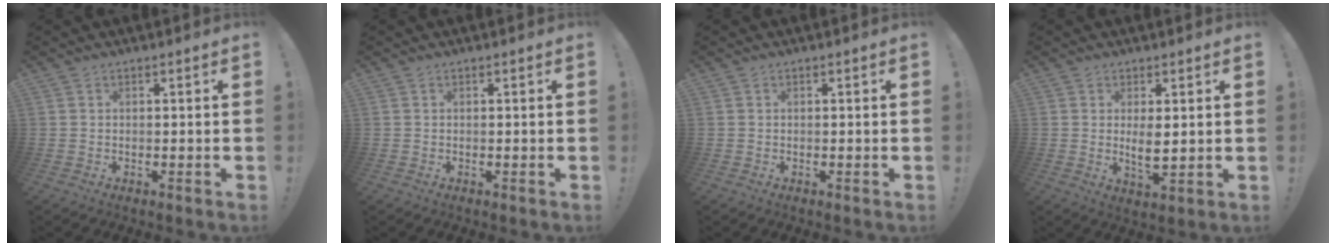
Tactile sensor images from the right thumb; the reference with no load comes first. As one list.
[{"total": 0.0}, {"total": 0.0}, {"total": 5.0, "force": [1.0, 2.1, 4.5], "torque": [-0.062, -0.016, 0.011]}]